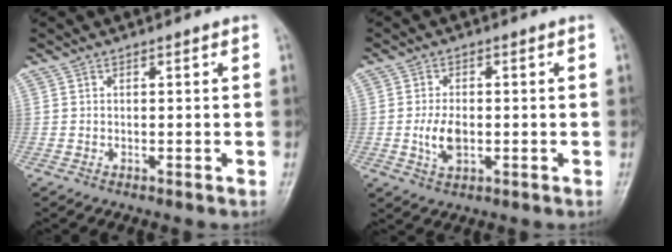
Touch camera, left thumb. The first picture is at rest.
{"total": 5.2, "force": [-0.8, 3.0, 4.1], "torque": [-0.076, -0.001, -0.013]}